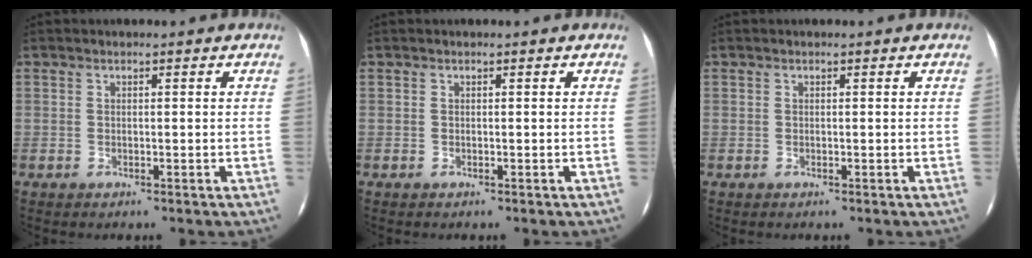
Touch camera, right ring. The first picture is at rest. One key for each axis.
{"total": 0.0}
{"total": 0.0}